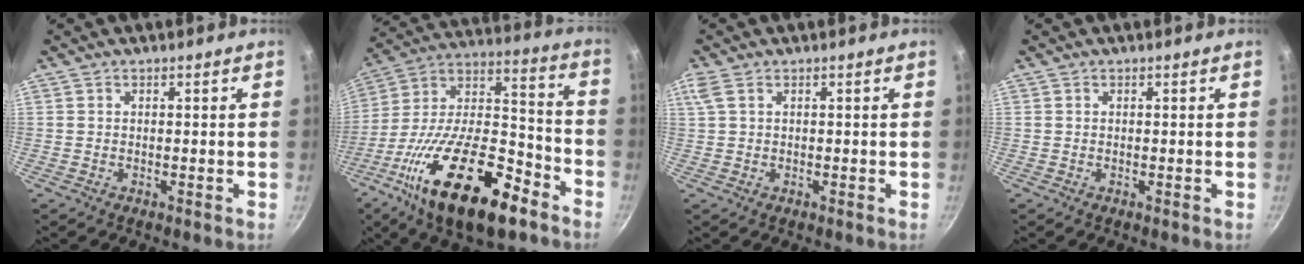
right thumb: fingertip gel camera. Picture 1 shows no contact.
{"total": 28.6, "force": [-14.6, 12.1, 21.5], "torque": [-0.342, 0.067, -0.252]}
{"total": 2.5, "force": [1.1, 1.2, 1.9], "torque": [-0.052, 0.010, 0.025]}
{"total": 0.0}